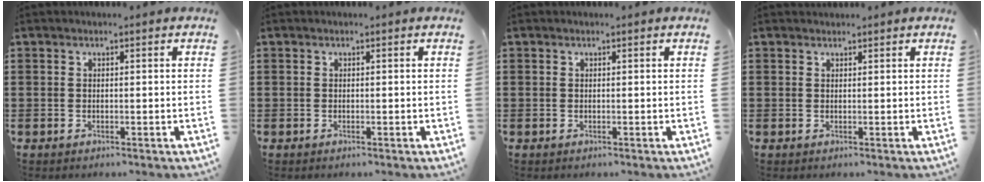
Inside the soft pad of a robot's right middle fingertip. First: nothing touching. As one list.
[{"total": 0.0}, {"total": 0.0}, {"total": 0.7, "force": [0.7, 0.2, -0.1], "torque": [0.007, -0.003, 0.012]}]